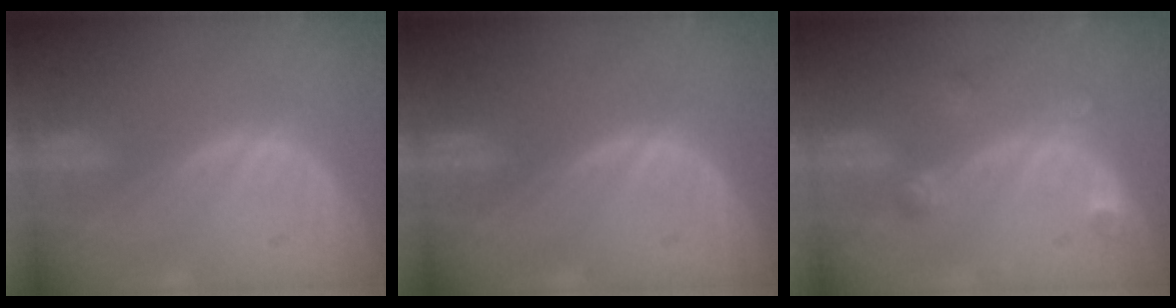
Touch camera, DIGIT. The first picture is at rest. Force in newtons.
{"total": 0.0}
{"total": 2.6, "press": 2.6, "slide": 0.3}